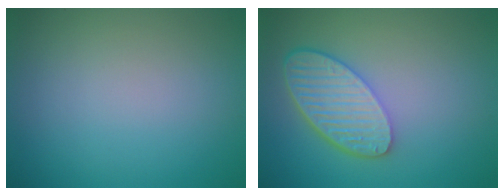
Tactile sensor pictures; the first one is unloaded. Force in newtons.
{"total": 5.7, "press": 4.4, "slide": 3.6}